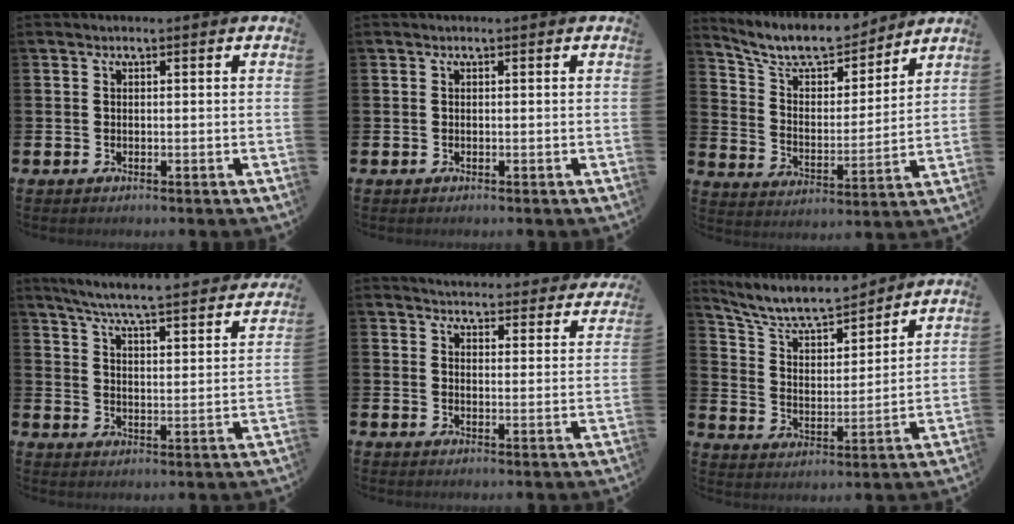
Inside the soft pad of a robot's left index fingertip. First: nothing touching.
{"total": 0.0}
{"total": 9.4, "force": [8.6, 2.7, 2.4], "torque": [-0.081, -0.065, 0.153]}
{"total": 6.5, "force": [6.2, -0.1, 2.1], "torque": [-0.064, -0.050, 0.103]}
{"total": 4.6, "force": [4.6, 0.7, 0.2], "torque": [-0.015, -0.036, 0.080]}
{"total": 7.8, "force": [7.2, 1.8, 2.4], "torque": [-0.087, -0.049, 0.125]}